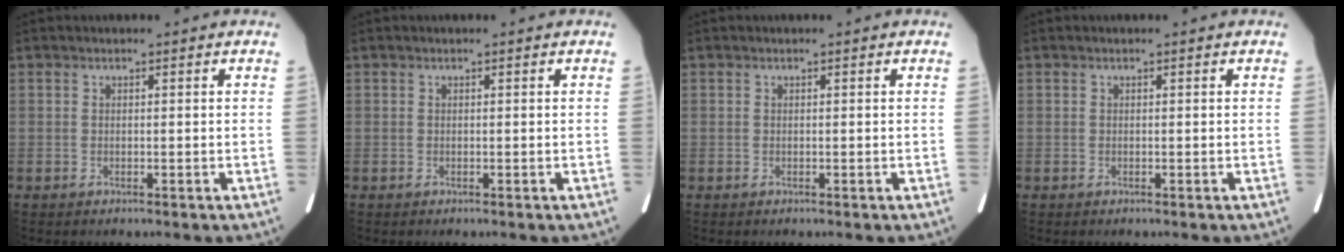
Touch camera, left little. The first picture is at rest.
{"total": 0.0}
{"total": 0.0}
{"total": 0.0}